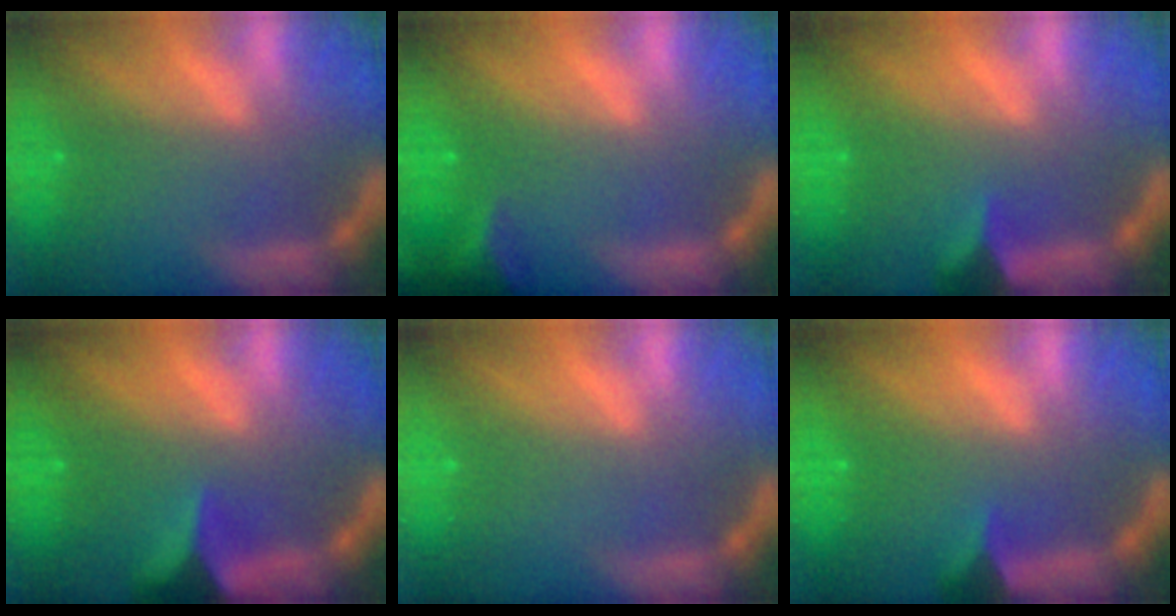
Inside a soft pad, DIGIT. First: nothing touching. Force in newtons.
{"total": 3.5}
{"total": 2.9}
{"total": 5.4}
{"total": 0.0}
{"total": 2.4}